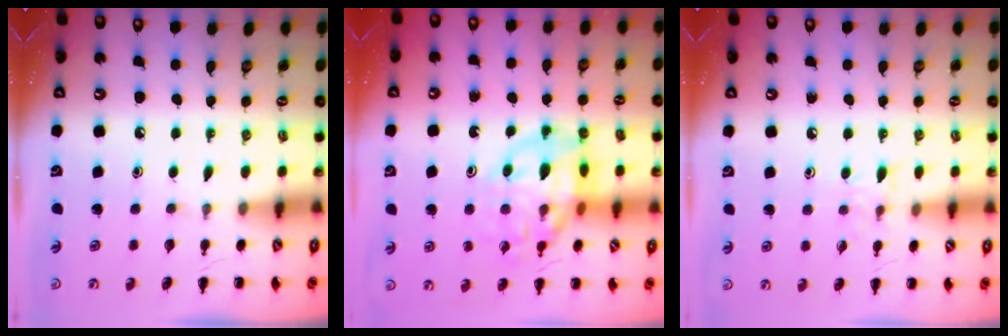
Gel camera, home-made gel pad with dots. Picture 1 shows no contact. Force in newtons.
{"total": 14.0, "press": 13.8, "slide": 2.1}
{"total": 5.4, "press": 5.2, "slide": 1.2}